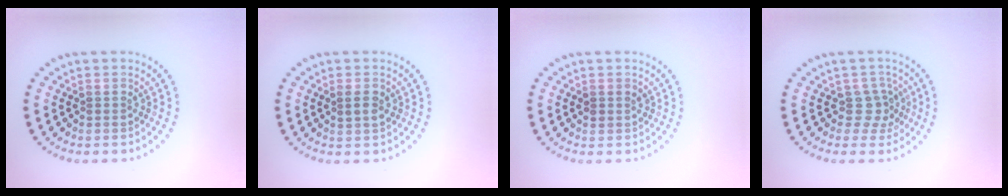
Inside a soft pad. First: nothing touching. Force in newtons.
{"total": 1.3, "press": 1.3, "slide": 0.1}
{"total": 0.8, "press": 0.8, "slide": 0.2}
{"total": 2.3, "press": 1.6, "slide": 1.6}